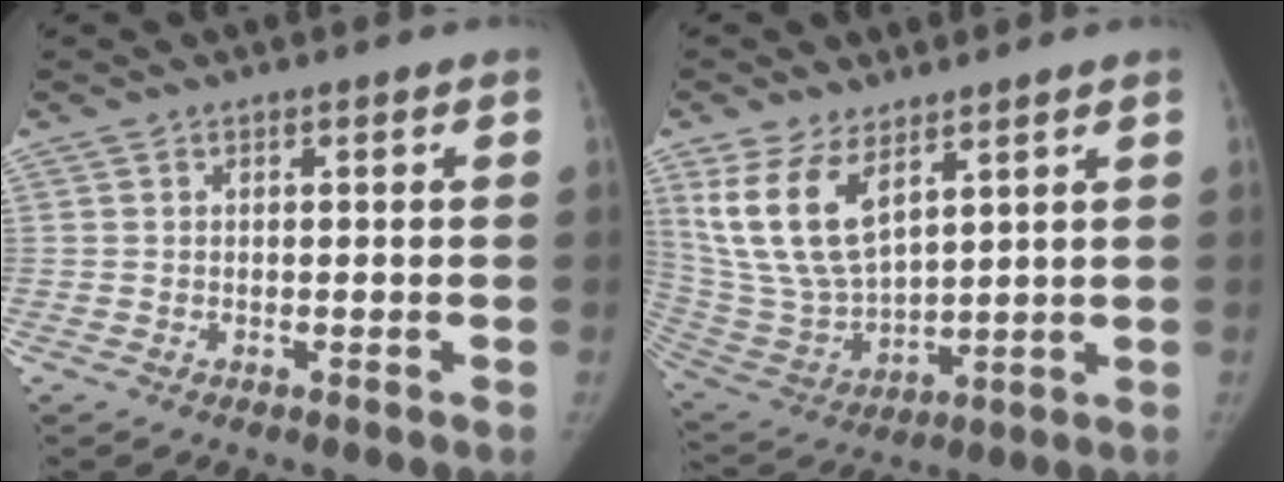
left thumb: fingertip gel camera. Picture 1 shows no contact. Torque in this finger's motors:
{"motor_torque": [2.58, 2.44, 1.33, -0.78, 0.36]}